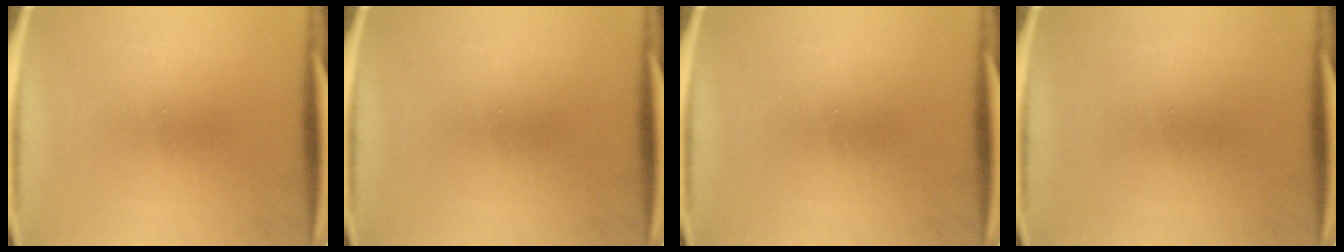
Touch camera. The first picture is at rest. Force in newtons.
{"total": 0.0}
{"total": 0.0}
{"total": 0.0}